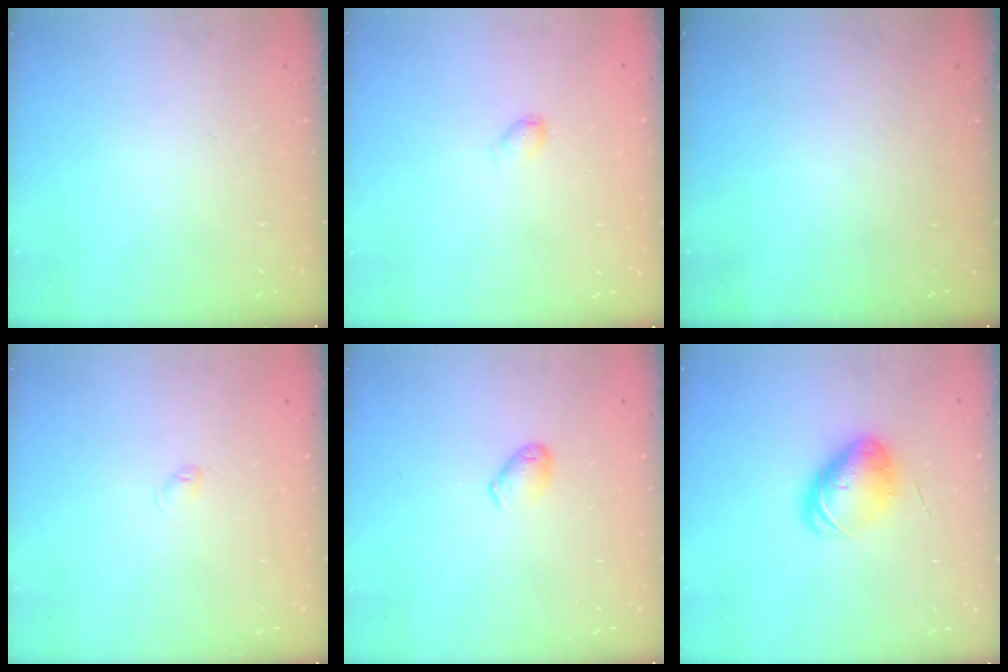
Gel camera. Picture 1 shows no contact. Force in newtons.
{"total": 2.9, "press": 2.9, "slide": 0.4}
{"total": 0.0}
{"total": 2.4, "press": 2.4, "slide": 0.4}
{"total": 4.8, "press": 4.7, "slide": 0.7}
{"total": 9.1, "press": 8.9, "slide": 1.9}